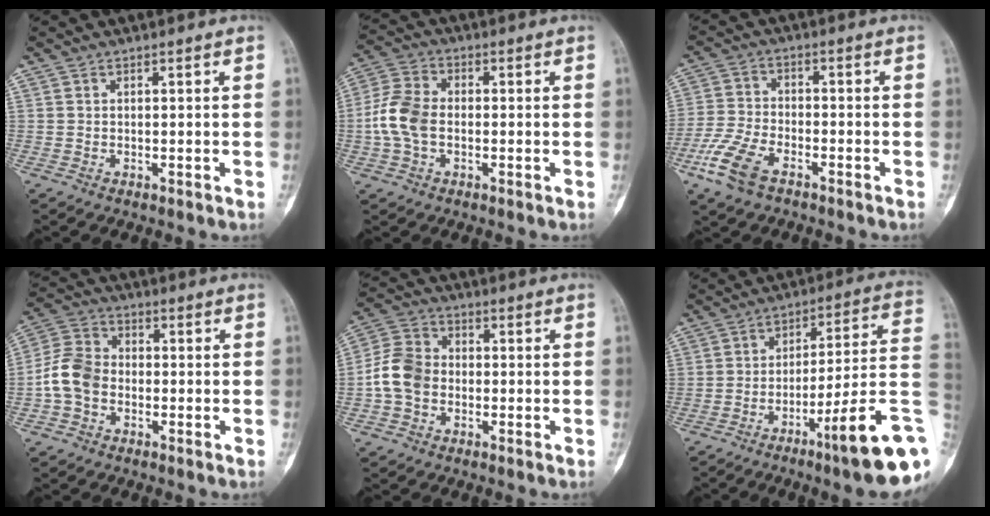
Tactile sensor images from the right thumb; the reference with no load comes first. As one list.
[{"total": 8.9, "force": [-1.1, 5.9, 6.5], "torque": [-0.140, 0.021, -0.030]}, {"total": 9.6, "force": [-5.5, 4.6, 6.3], "torque": [-0.144, 0.014, -0.112]}, {"total": 8.5, "force": [-1.9, 6.5, 5.2], "torque": [-0.097, 0.028, -0.050]}, {"total": 8.6, "force": [-1.4, 6.7, 5.1], "torque": [-0.092, 0.026, -0.040]}, {"total": 19.1, "force": [-7.8, 2.4, 17.2], "torque": [-0.196, 0.048, -0.113]}]